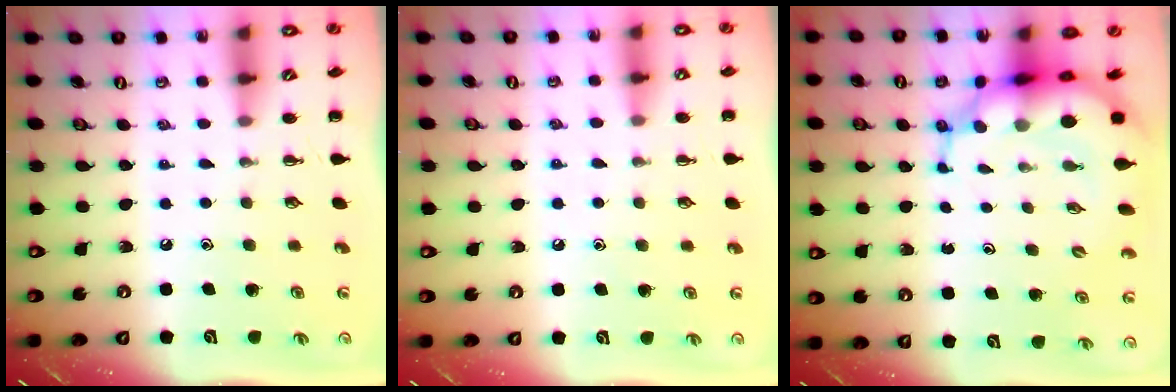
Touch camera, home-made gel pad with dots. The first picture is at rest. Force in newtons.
{"total": 6.2, "press": 5.8, "slide": 2.3}
{"total": 10.4, "press": 10.0, "slide": 2.8}